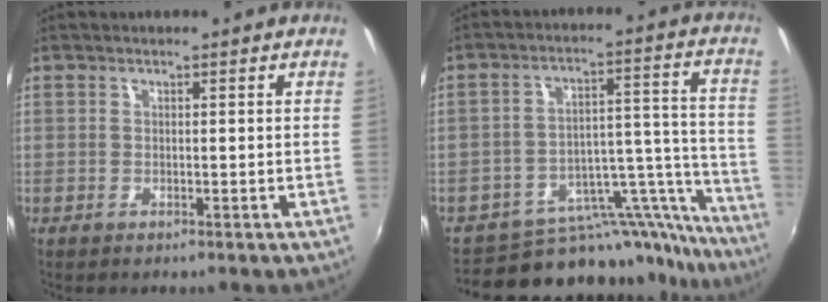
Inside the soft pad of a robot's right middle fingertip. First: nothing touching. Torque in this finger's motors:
{"motor_torque": [0.19, -0.48, 0.02, 0.01]}